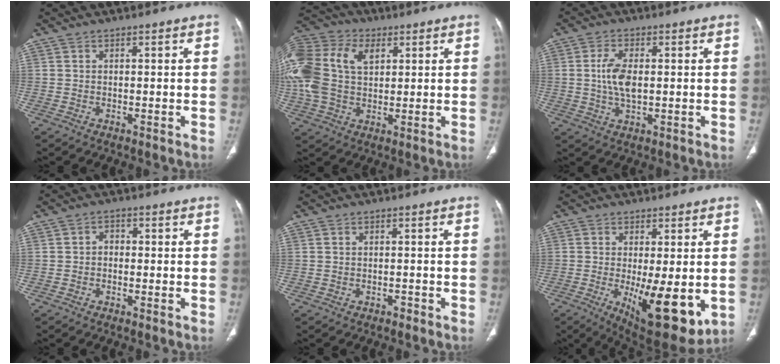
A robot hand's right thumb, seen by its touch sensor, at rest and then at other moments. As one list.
[{"total": 19.6, "force": [4.7, 13.0, 14.0], "torque": [-0.329, 0.030, 0.083]}, {"total": 6.3, "force": [0.4, 3.1, 5.4], "torque": [-0.111, 0.000, 0.006]}, {"total": 1.9, "force": [-0.4, 1.5, 1.0], "torque": [-0.005, 0.008, -0.013]}, {"total": 0.8, "force": [-0.6, 0.5, 0.2], "torque": [-0.002, 0.001, -0.012]}, {"total": 14.0, "force": [-2.6, 4.9, 12.8], "torque": [-0.186, -0.032, -0.023]}]